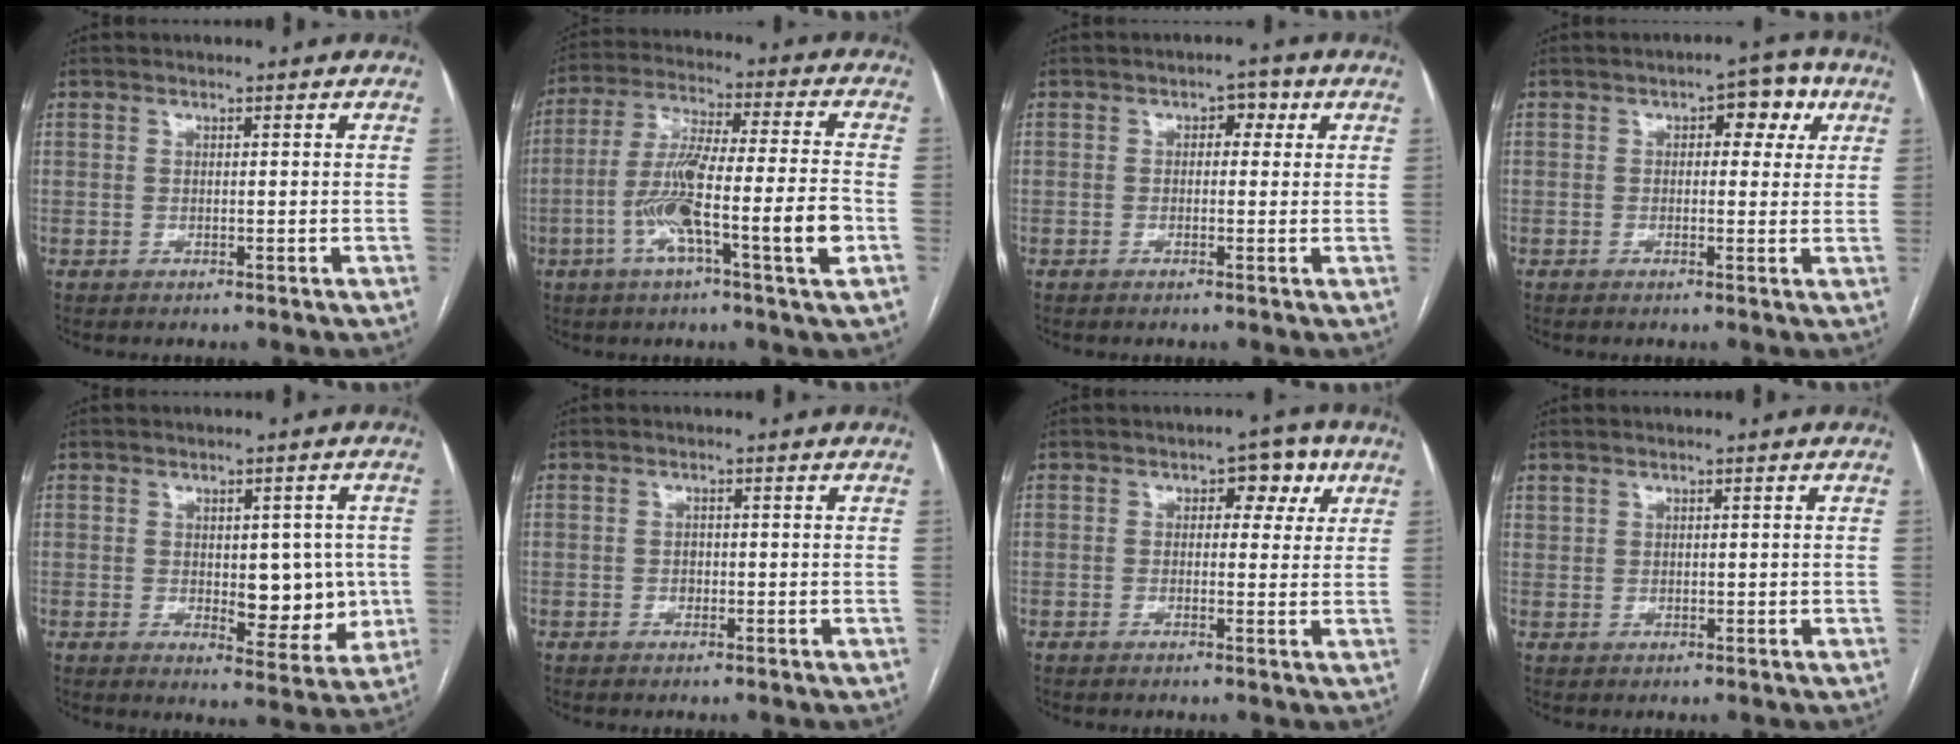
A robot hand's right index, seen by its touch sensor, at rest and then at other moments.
{"total": 14.7, "force": [-4.5, 0.6, 14.0], "torque": [-0.256, 0.002, -0.083]}
{"total": 2.7, "force": [0.6, 1.5, 2.2], "torque": [-0.029, 0.019, 0.005]}
{"total": 5.5, "force": [1.9, 2.7, 4.4], "torque": [-0.053, 0.027, 0.019]}
{"total": 8.6, "force": [-0.2, 4.4, 7.4], "torque": [-0.076, 0.002, 0.009]}
{"total": 1.1, "force": [-0.2, 0.9, 0.6], "torque": [-0.007, 0.003, -0.003]}
{"total": 4.8, "force": [1.7, 2.7, 3.6], "torque": [-0.042, 0.023, 0.017]}
{"total": 1.2, "force": [0.8, 0.9, 0.3], "torque": [0.001, 0.001, 0.016]}